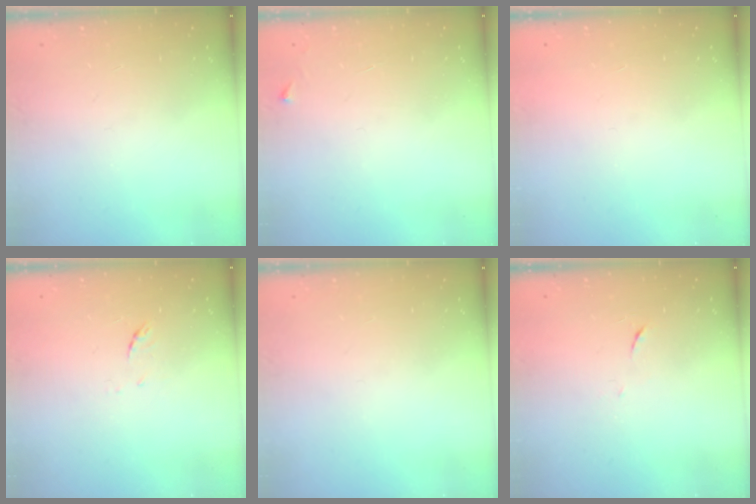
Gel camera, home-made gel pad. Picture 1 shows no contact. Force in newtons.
{"total": 2.6, "press": 2.6, "slide": 0.3}
{"total": 1.5, "press": 1.5, "slide": 0.1}
{"total": 4.8, "press": 4.6, "slide": 1.3}
{"total": 0.0}
{"total": 6.2, "press": 6.1, "slide": 0.7}